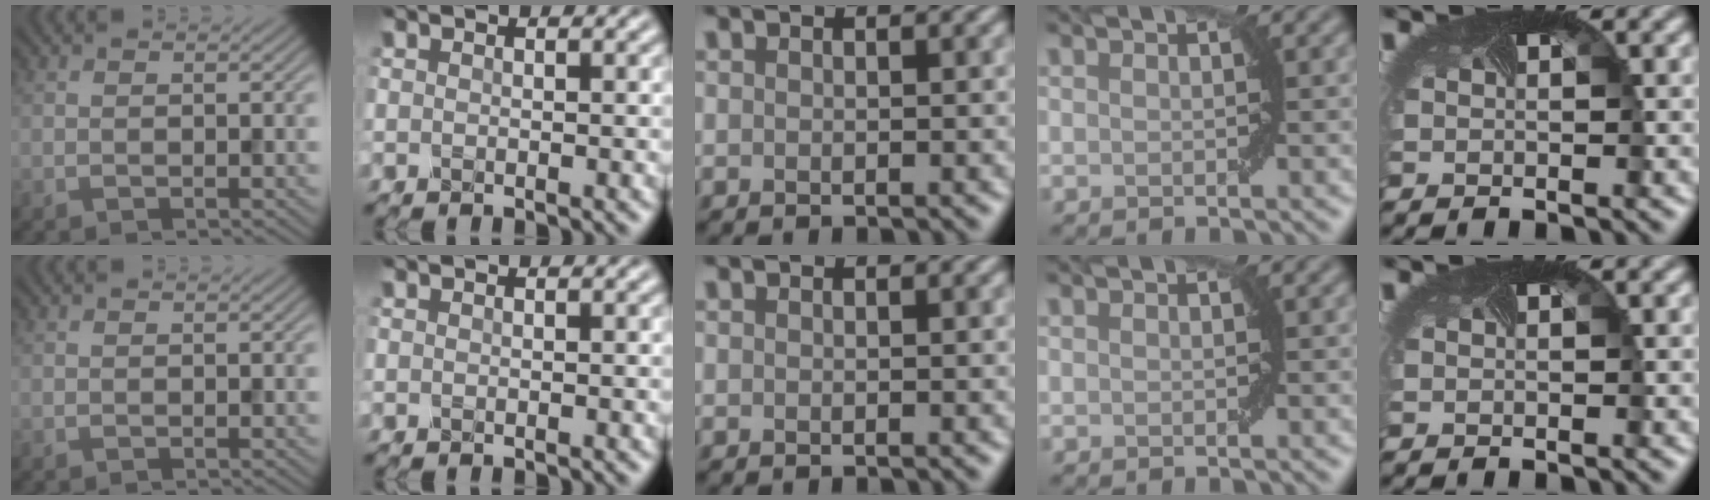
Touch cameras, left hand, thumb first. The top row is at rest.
{}